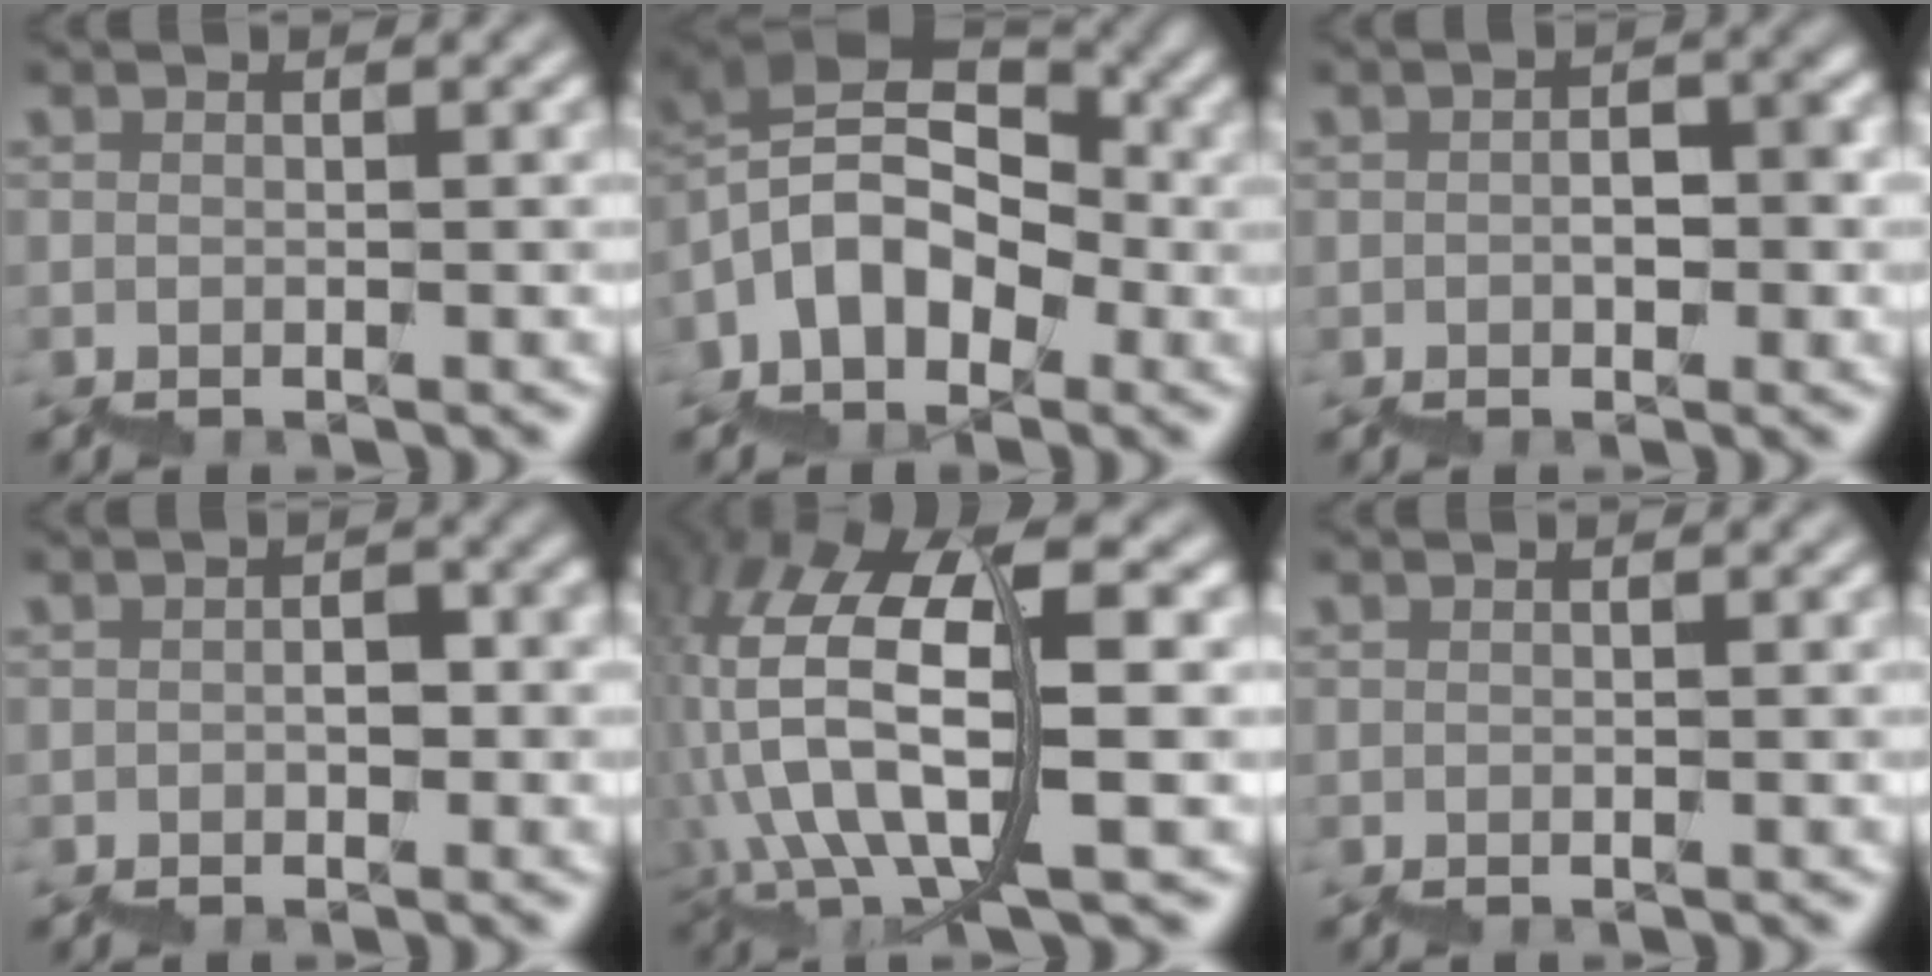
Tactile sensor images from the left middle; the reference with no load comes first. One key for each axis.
{"total": 7.3, "fx": 1.6, "fy": 5.1, "fz": 5.0, "tx": -0.071, "ty": 0.026, "tz": 0.015}
{"total": 1.5, "fx": -0.1, "fy": 0.9, "fz": 1.2, "tx": -0.013, "ty": 0.009, "tz": 0.001}
{"total": 0.9, "fx": -0.1, "fy": 0.6, "fz": 0.7, "tx": -0.008, "ty": 0.006, "tz": 0.001}
{"total": 11.8, "fx": 1.5, "fy": 4.1, "fz": 11.0, "tx": -0.213, "ty": 0.020, "tz": 0.035}
{"total": 0.0}